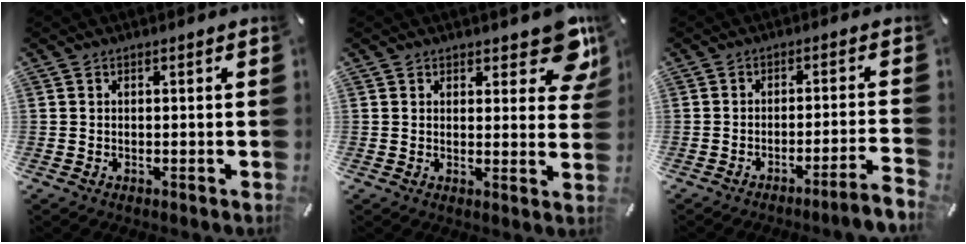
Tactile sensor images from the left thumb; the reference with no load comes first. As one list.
[{"total": 8.5, "force": [5.6, 4.2, 4.8], "torque": [-0.033, -0.042, 0.093]}, {"total": 5.3, "force": [-2.6, -0.3, 4.6], "torque": [-0.072, -0.013, -0.045]}]